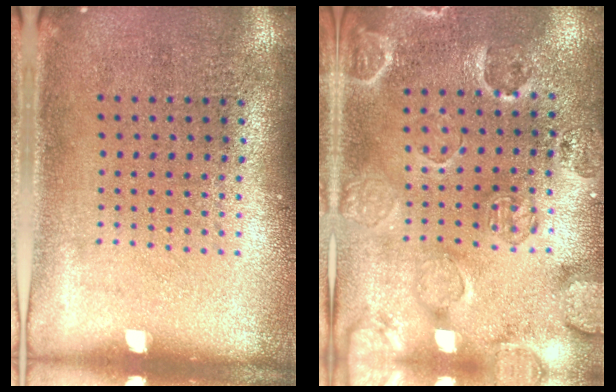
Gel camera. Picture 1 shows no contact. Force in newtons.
{"total": 2.5, "press": 2.1, "slide": 1.3}